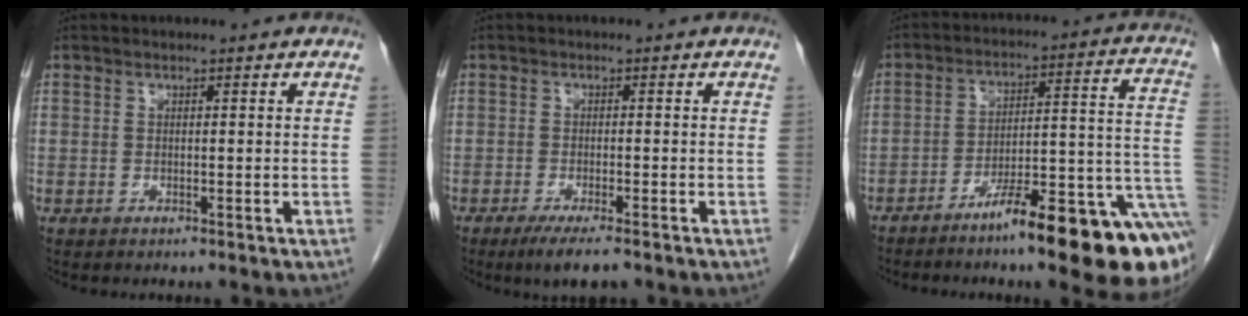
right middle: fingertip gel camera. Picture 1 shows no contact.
{"total": 5.1, "force": [-3.6, 0.6, 3.5], "torque": [-0.054, -0.012, -0.053]}
{"total": 19.0, "force": [-10.9, 2.1, 15.4], "torque": [-0.125, 0.034, -0.161]}